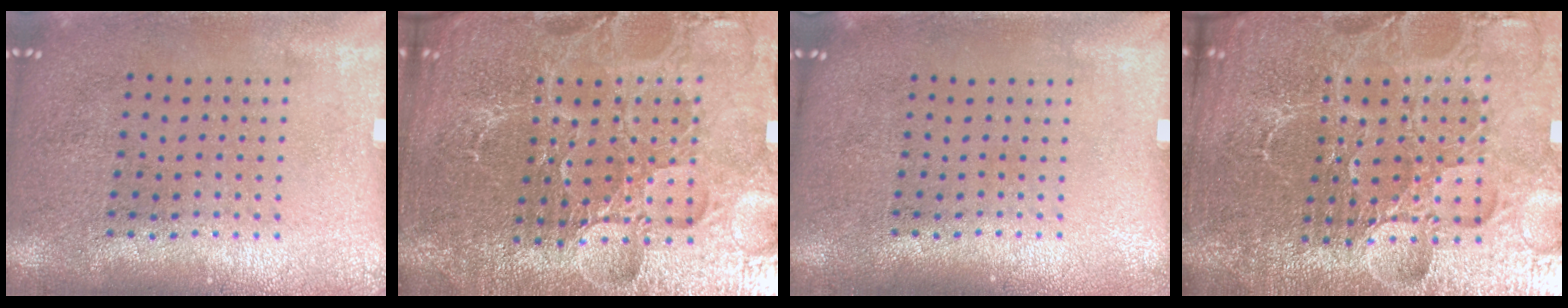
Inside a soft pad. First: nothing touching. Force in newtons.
{"total": 5.5, "press": 5.2, "slide": 1.8}
{"total": 0.0}
{"total": 6.2, "press": 5.5, "slide": 2.7}